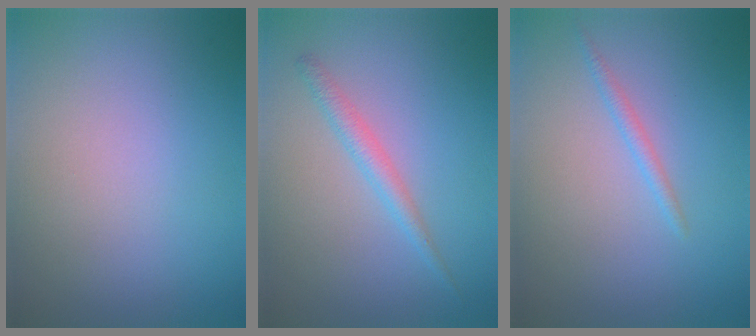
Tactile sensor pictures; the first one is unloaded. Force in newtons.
{"total": 1.7, "press": 1.7, "slide": 0.1}
{"total": 1.0, "press": 1.0, "slide": 0.1}